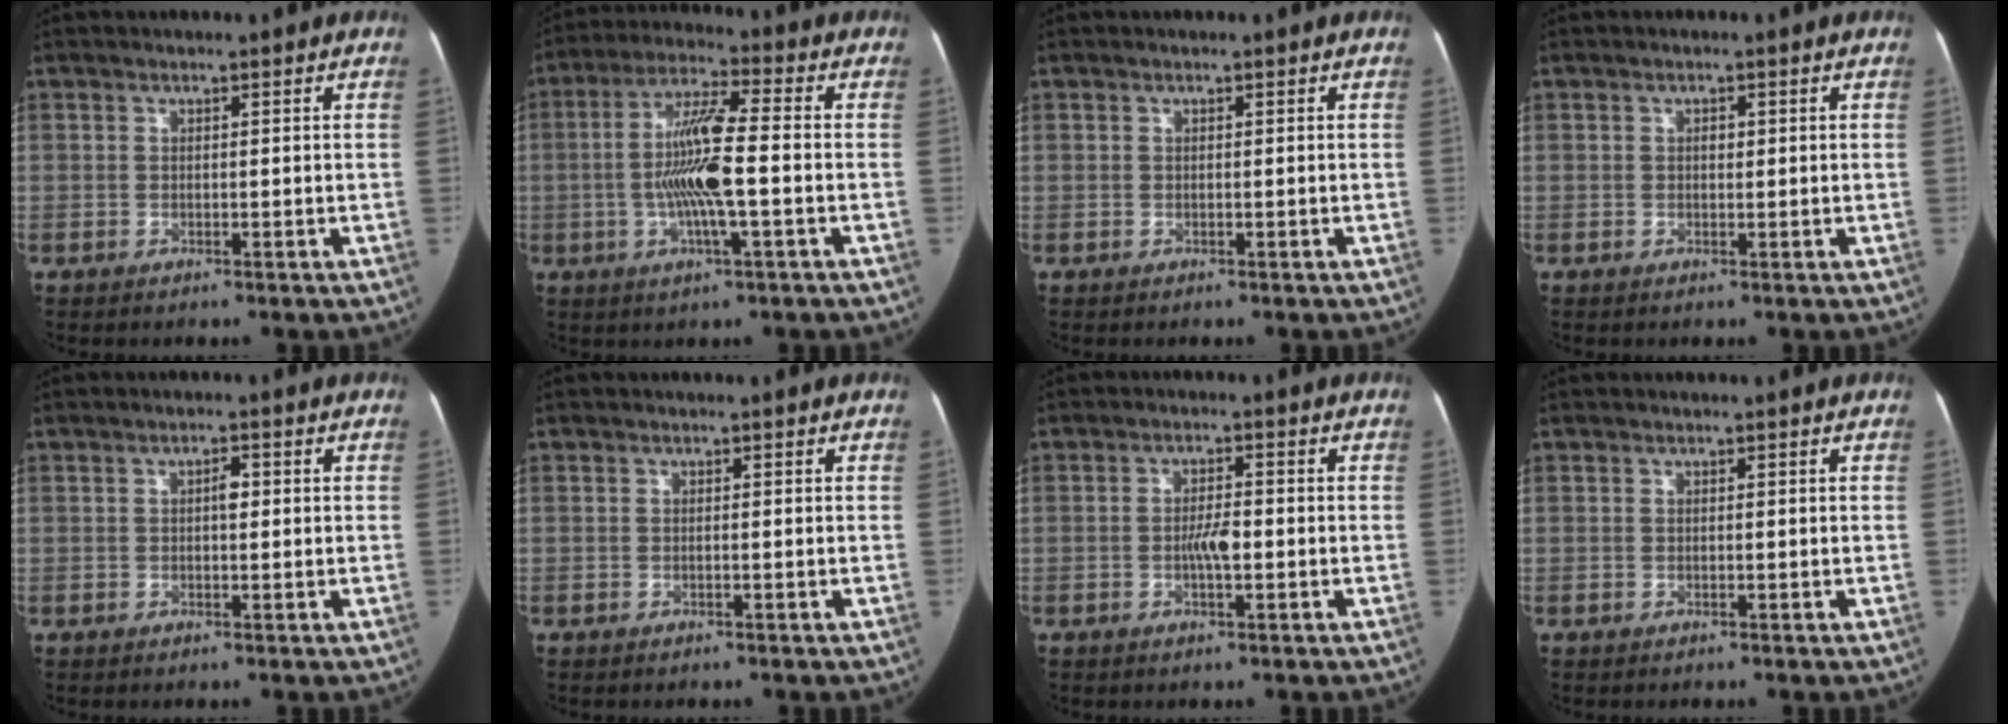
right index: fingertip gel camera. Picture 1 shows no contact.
{"total": 11.2, "force": [-1.5, 1.1, 11.0], "torque": [-0.214, 0.006, -0.032]}
{"total": 0.0}
{"total": 1.1, "force": [0.2, 0.7, 0.8], "torque": [-0.011, 0.003, 0.002]}
{"total": 1.8, "force": [0.2, 0.8, 1.6], "torque": [-0.025, 0.006, 0.002]}
{"total": 0.0}
{"total": 3.3, "force": [-0.7, 0.8, 3.1], "torque": [-0.056, 0.004, -0.012]}
{"total": 0.0}